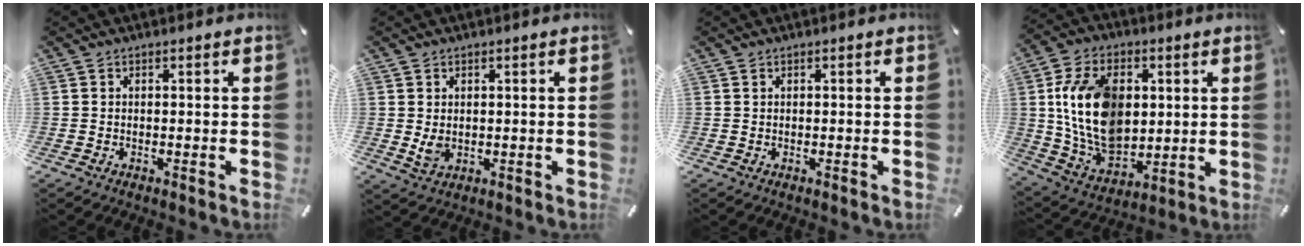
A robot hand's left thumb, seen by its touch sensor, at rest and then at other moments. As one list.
[{"total": 3.1, "force": [0.5, 2.4, 1.9], "torque": [-0.043, -0.005, 0.005]}, {"total": 0.0}, {"total": 17.9, "force": [2.8, 12.8, 12.3], "torque": [-0.260, -0.003, 0.053]}]